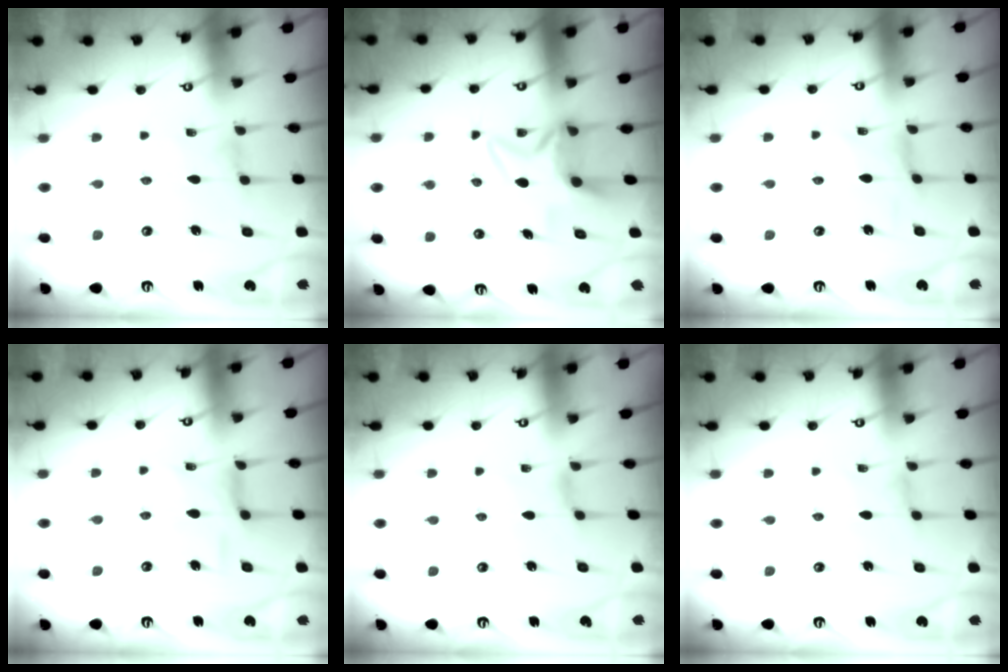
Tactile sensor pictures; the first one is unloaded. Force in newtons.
{"total": 8.0, "press": 8.0, "slide": 0.6}
{"total": 1.6, "press": 1.5, "slide": 0.5}
{"total": 7.0, "press": 7.0, "slide": 0.6}
{"total": 1.4, "press": 1.3, "slide": 0.4}
{"total": 0.0}